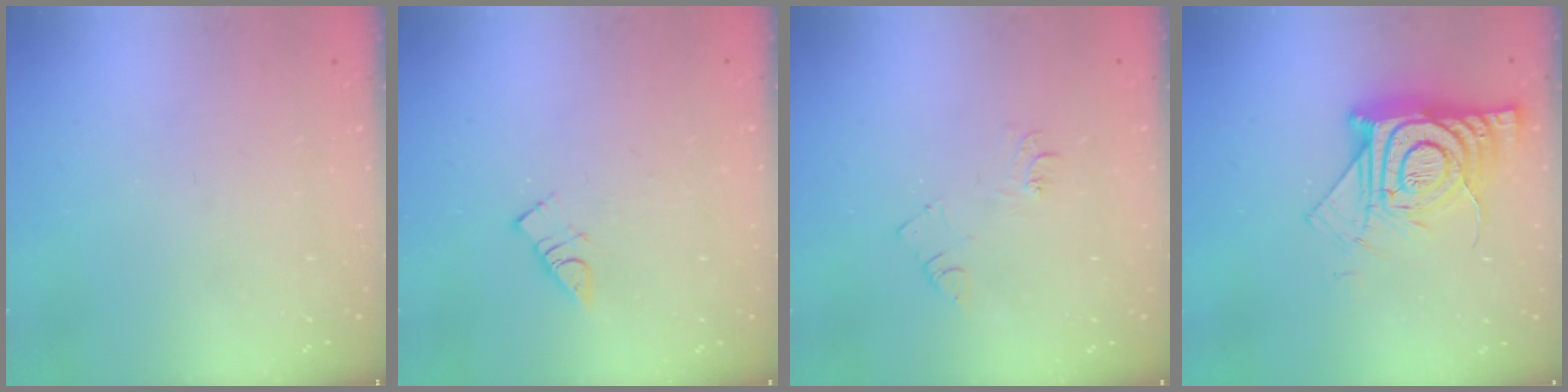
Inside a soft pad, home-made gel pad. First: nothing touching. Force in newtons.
{"total": 3.9, "press": 3.9, "slide": 0.3}
{"total": 6.7, "press": 6.7, "slide": 0.8}
{"total": 15.1, "press": 15.0, "slide": 1.2}